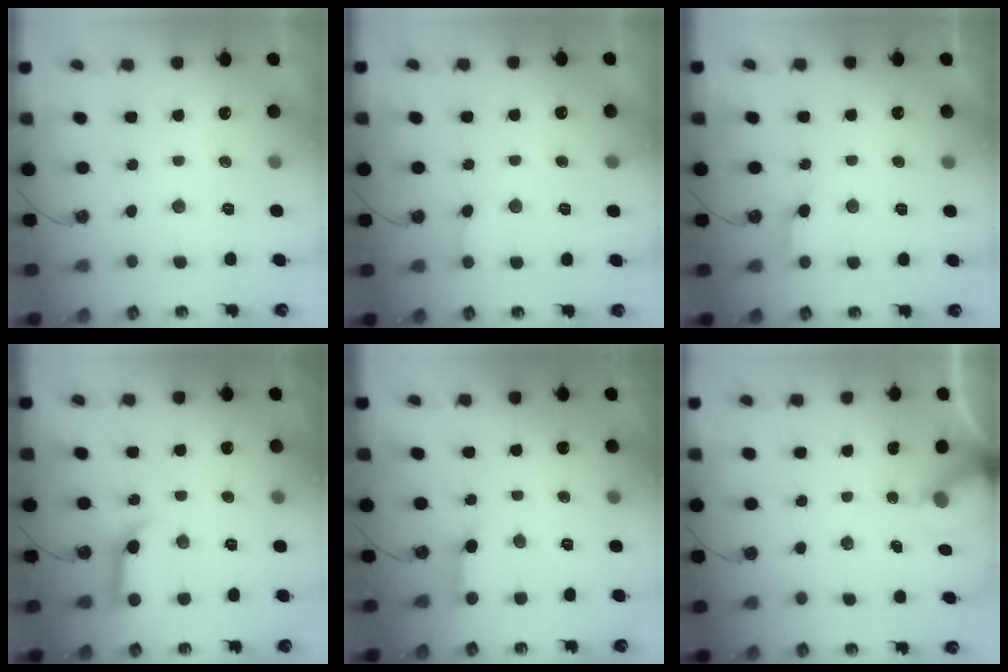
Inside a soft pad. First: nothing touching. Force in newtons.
{"total": 5.7, "press": 5.7, "slide": 0.5}
{"total": 4.7, "press": 4.6, "slide": 0.4}
{"total": 10.2, "press": 10.2, "slide": 1.2}
{"total": 2.8, "press": 2.8, "slide": 0.3}
{"total": 6.8, "press": 6.8, "slide": 0.5}